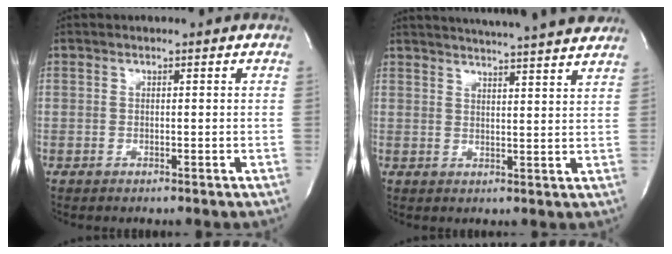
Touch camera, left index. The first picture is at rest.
{"total": 18.0, "force": [16.5, 0.1, 7.2], "torque": [-0.116, -0.008, 0.209]}